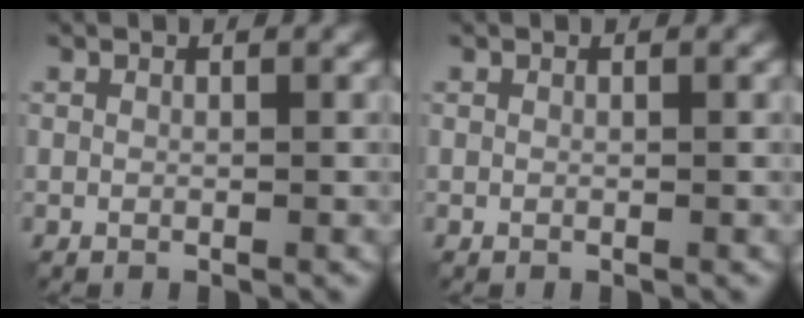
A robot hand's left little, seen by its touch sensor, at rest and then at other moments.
{"total": 0.0}